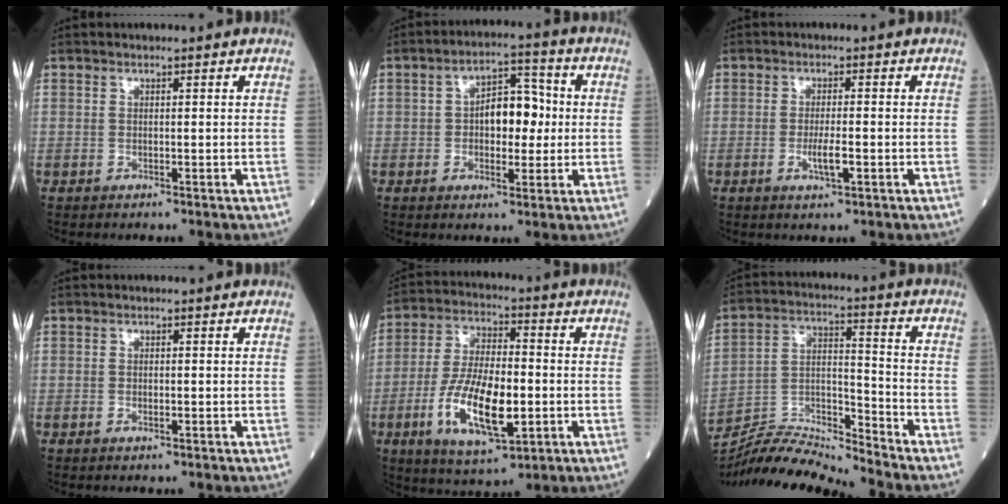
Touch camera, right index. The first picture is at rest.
{"total": 7.8, "force": [0.2, 4.0, 6.7], "torque": [-0.103, 0.023, 0.000]}
{"total": 3.3, "force": [-1.0, 0.5, 3.1], "torque": [-0.057, -0.003, -0.018]}
{"total": 1.0, "force": [-0.3, 0.4, 0.8], "torque": [-0.014, -0.001, -0.006]}
{"total": 14.2, "force": [-3.7, 4.8, 12.9], "torque": [-0.254, -0.010, -0.064]}
{"total": 11.8, "force": [-11.6, -1.4, 1.3], "torque": [-0.023, 0.032, -0.218]}